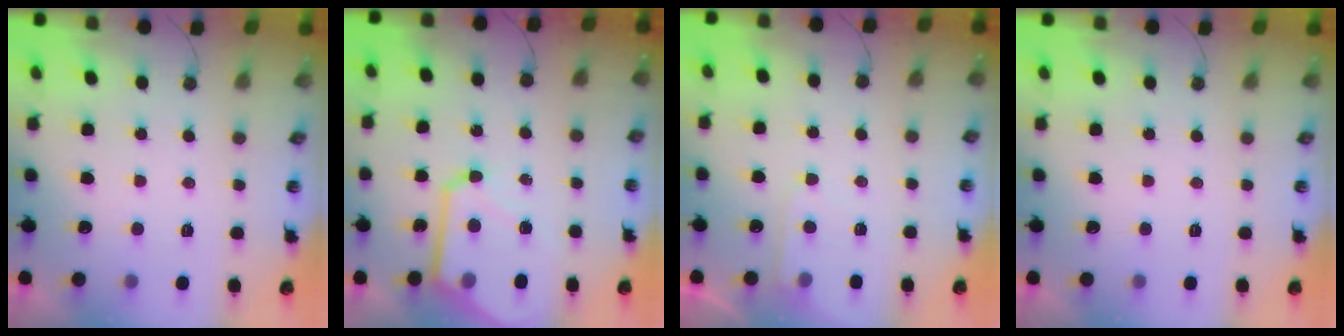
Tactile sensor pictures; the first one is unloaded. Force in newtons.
{"total": 12.0, "press": 11.9, "slide": 1.1}
{"total": 5.1, "press": 5.1, "slide": 0.6}
{"total": 0.0}